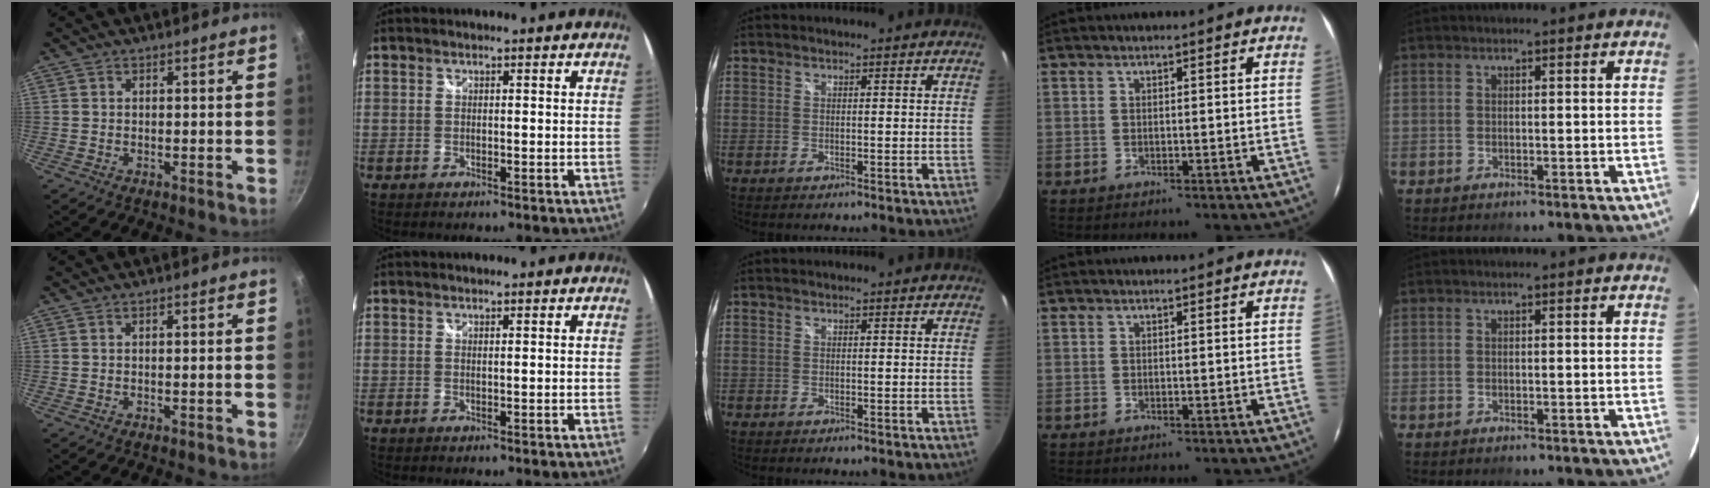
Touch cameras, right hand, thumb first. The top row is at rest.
{"thumb": {"total": 0.7, "force": [-0.5, -0.2, 0.4], "torque": [-0.017, 0.005, -0.007]}, "index": {"total": 0.6, "force": [0.2, -0.5, -0.3], "torque": [0.005, -0.002, 0.001]}}